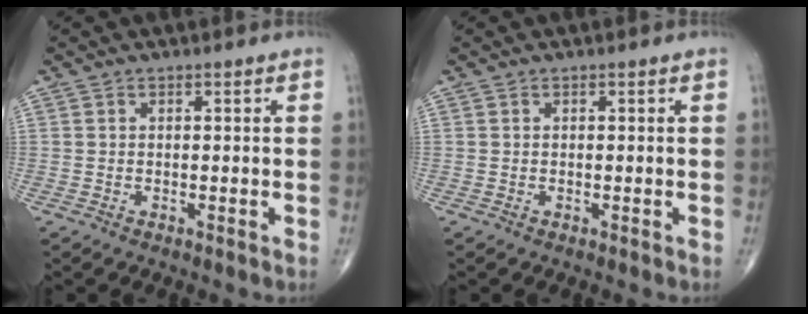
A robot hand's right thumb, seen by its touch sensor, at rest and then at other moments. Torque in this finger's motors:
{"motor_torque": [0.01, 0.01, 0.00, 0.00, 0.00]}